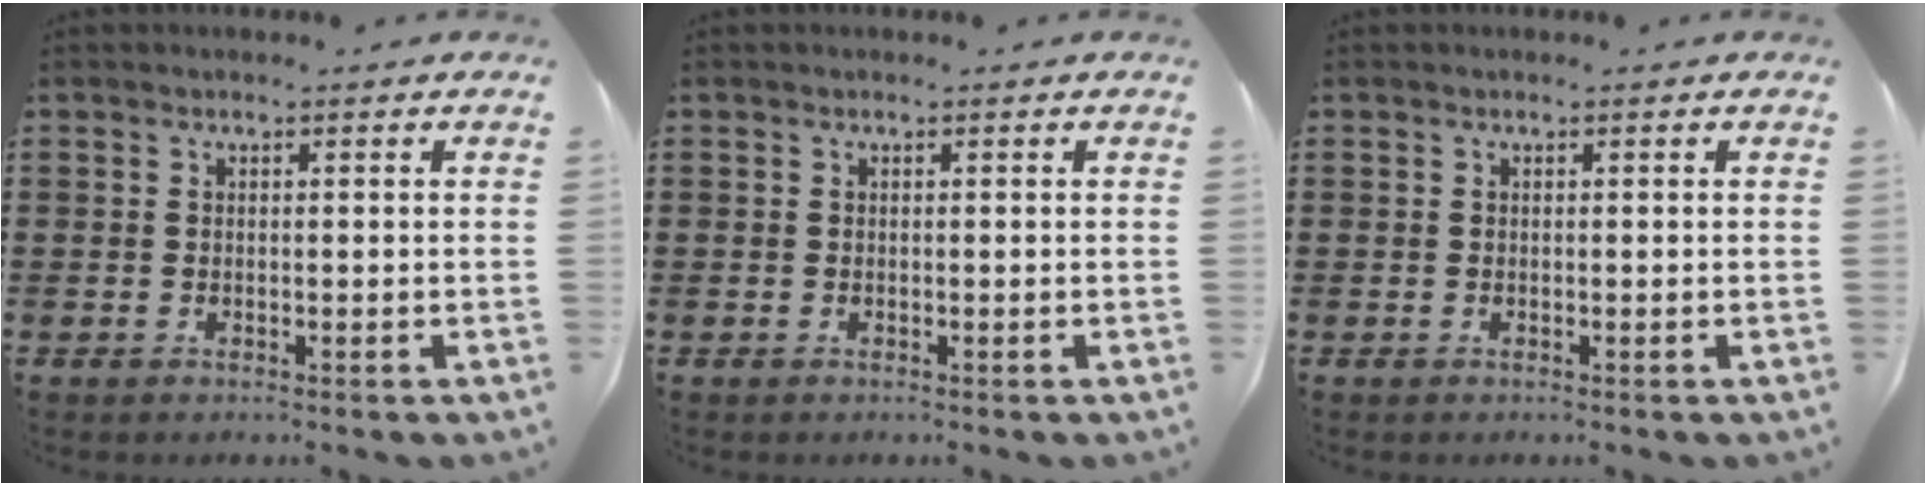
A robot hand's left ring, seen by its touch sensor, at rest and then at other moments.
{"total": 0.0}
{"total": 0.0}